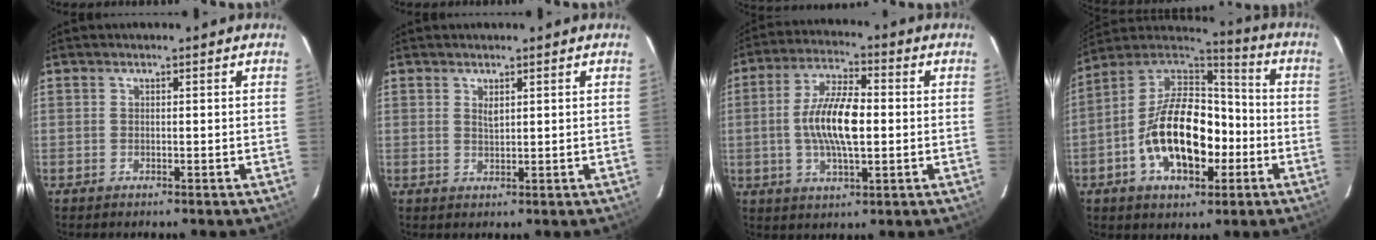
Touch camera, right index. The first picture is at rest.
{"total": 1.4, "force": [0.8, 0.5, 1.1], "torque": [-0.017, 0.001, 0.015]}
{"total": 11.7, "force": [-0.6, 4.2, 10.9], "torque": [-0.214, 0.006, -0.011]}
{"total": 18.6, "force": [-5.2, 10.2, 14.7], "torque": [-0.281, 0.014, -0.086]}